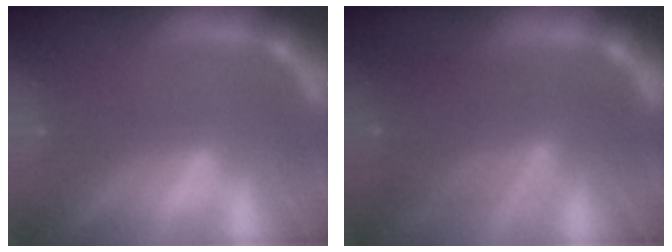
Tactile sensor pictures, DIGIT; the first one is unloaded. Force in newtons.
{"total": 7.0}